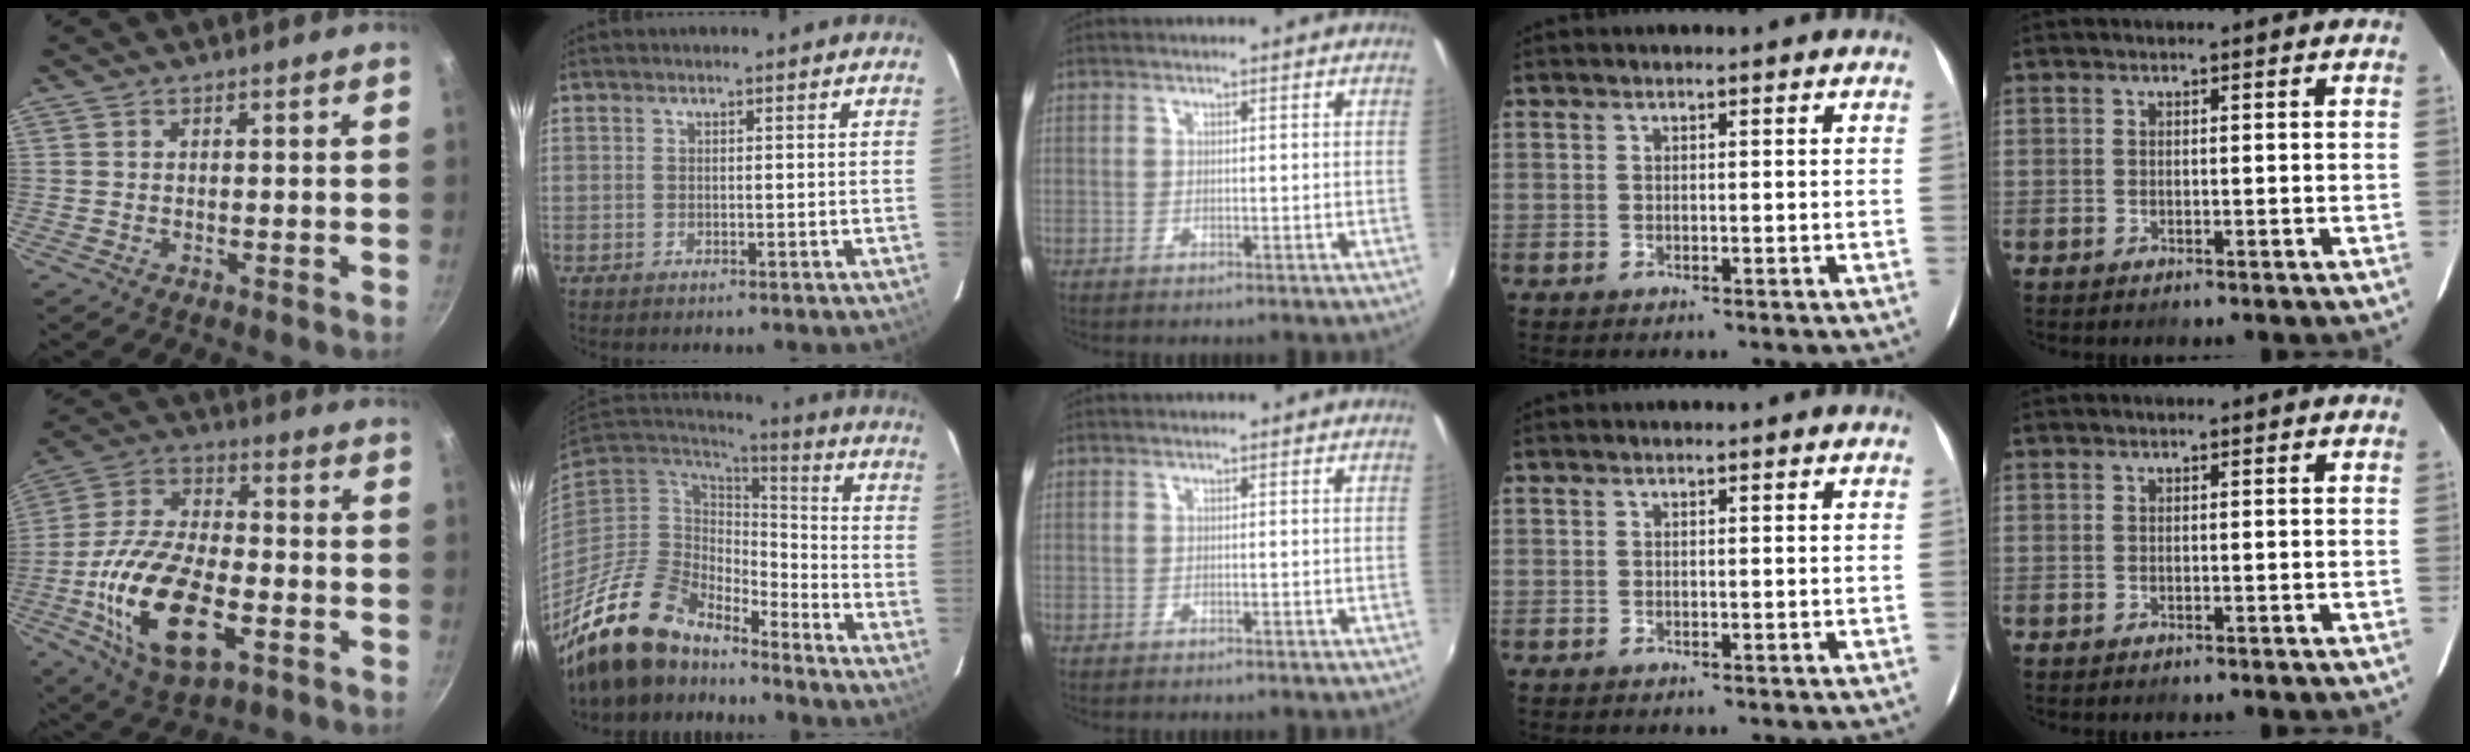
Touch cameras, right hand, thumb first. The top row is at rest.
{"thumb": {"total": 21.4, "force": [-6.2, 10.8, 17.4], "torque": [-0.329, 0.021, -0.111]}, "index": {"total": 17.1, "force": [-14.7, 6.3, 6.1], "torque": [-0.134, -0.013, -0.265]}}